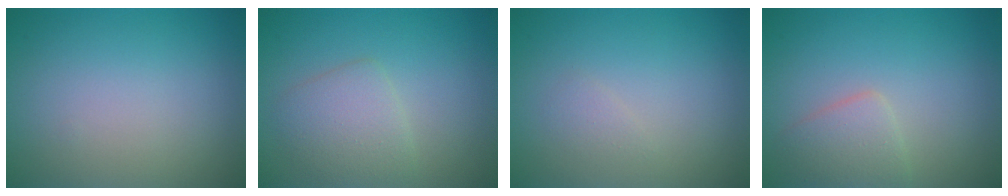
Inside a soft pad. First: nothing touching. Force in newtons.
{"total": 3.0, "press": 3.0, "slide": 0.1}
{"total": 0.8, "press": 0.8, "slide": 0.1}
{"total": 2.4, "press": 2.4, "slide": 0.0}